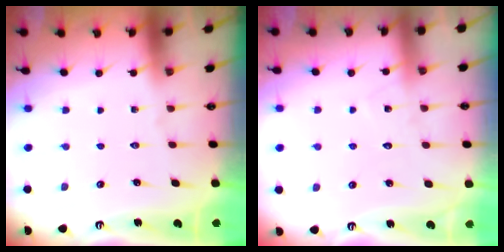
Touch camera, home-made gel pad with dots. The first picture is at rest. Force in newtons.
{"total": 7.1, "press": 7.1, "slide": 0.5}